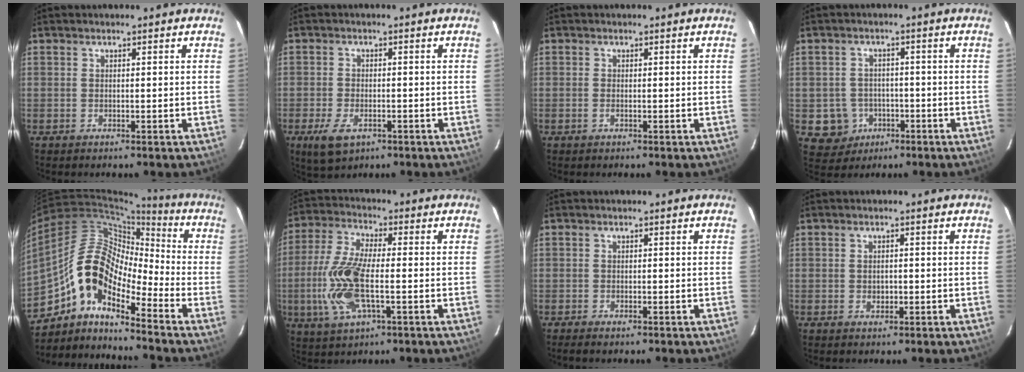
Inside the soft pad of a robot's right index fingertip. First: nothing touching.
{"total": 6.2, "force": [-3.1, 3.3, 4.2], "torque": [-0.100, -0.014, -0.051]}
{"total": 0.8, "force": [-0.3, 0.3, 0.7], "torque": [-0.016, 0.000, -0.006]}
{"total": 6.5, "force": [-2.2, 6.0, 1.0], "torque": [-0.036, 0.019, -0.018]}
{"total": 13.4, "force": [-8.1, 5.4, 9.3], "torque": [-0.152, 0.017, -0.171]}
{"total": 13.6, "force": [-2.8, 4.7, 12.4], "torque": [-0.273, -0.004, -0.058]}
{"total": 1.5, "force": [-1.2, 0.4, 0.8], "torque": [-0.019, -0.004, -0.021]}
{"total": 1.7, "force": [-0.3, 1.2, 1.1], "torque": [-0.018, 0.003, -0.004]}